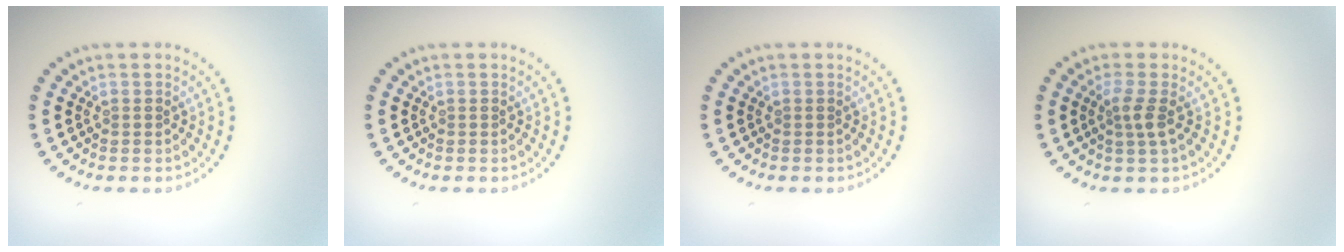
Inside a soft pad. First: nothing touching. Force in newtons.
{"total": 0.0}
{"total": 0.0}
{"total": 1.9, "press": 1.4, "slide": 1.3}